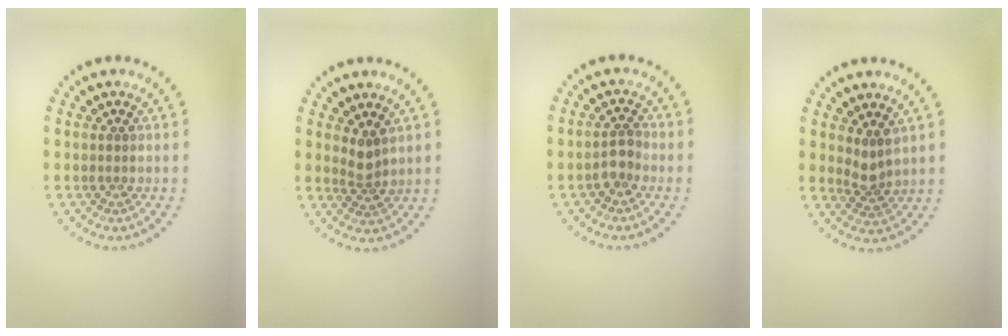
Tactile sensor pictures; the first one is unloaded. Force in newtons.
{"total": 1.9, "press": 1.4, "slide": 1.3}
{"total": 1.8, "press": 1.5, "slide": 0.9}
{"total": 1.9, "press": 1.4, "slide": 1.4}